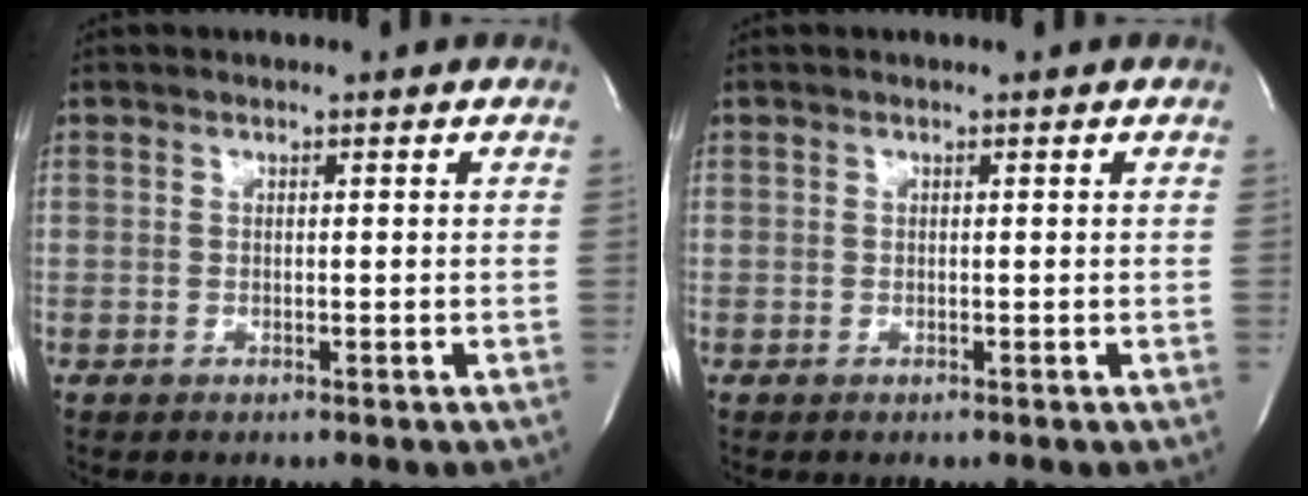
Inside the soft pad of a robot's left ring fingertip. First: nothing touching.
{"total": 0.0}